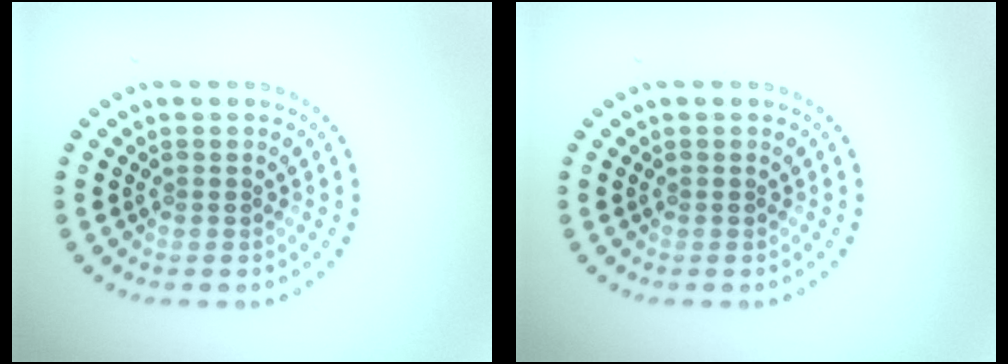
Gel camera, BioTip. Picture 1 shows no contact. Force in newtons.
{"total": 0.0}